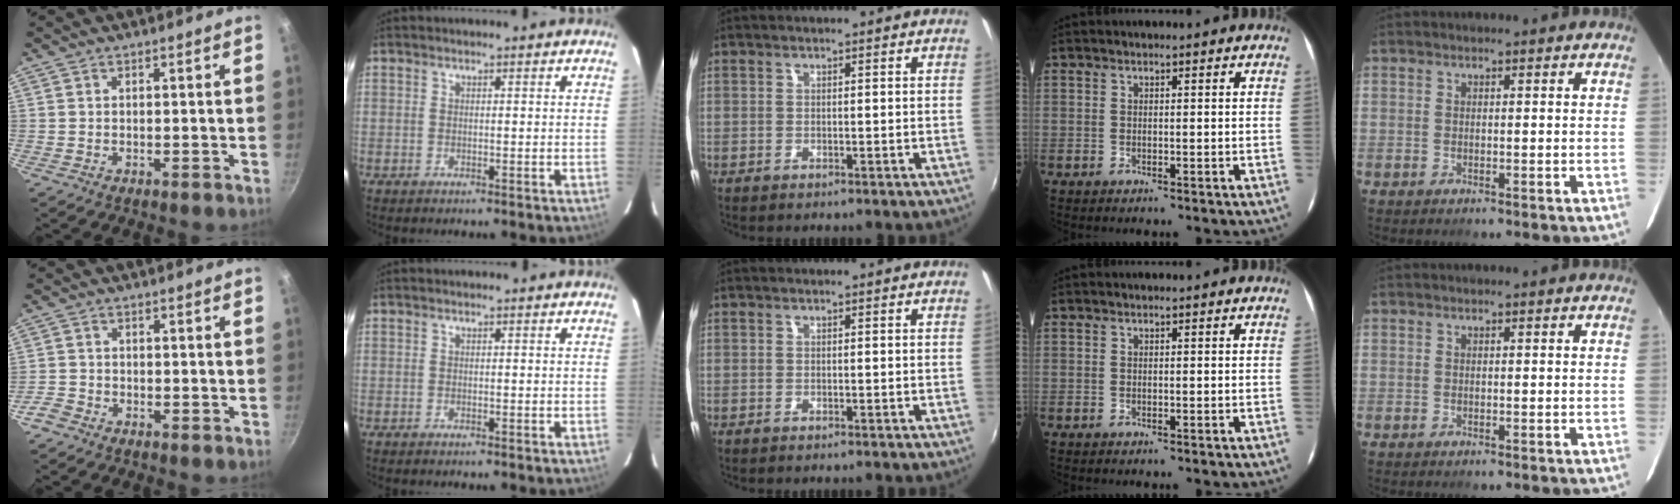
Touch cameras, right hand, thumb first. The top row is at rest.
{"thumb": {"total": 2.7, "force": [-2.0, 1.6, 0.8], "torque": [-0.022, 0.013, -0.044]}}